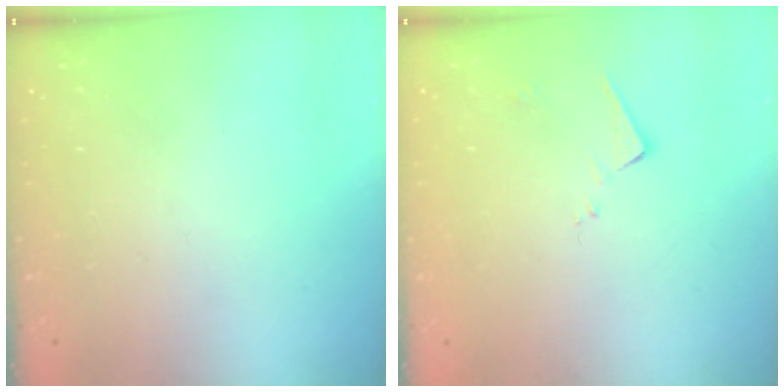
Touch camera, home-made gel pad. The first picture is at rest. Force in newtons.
{"total": 7.4, "press": 7.4, "slide": 0.3}